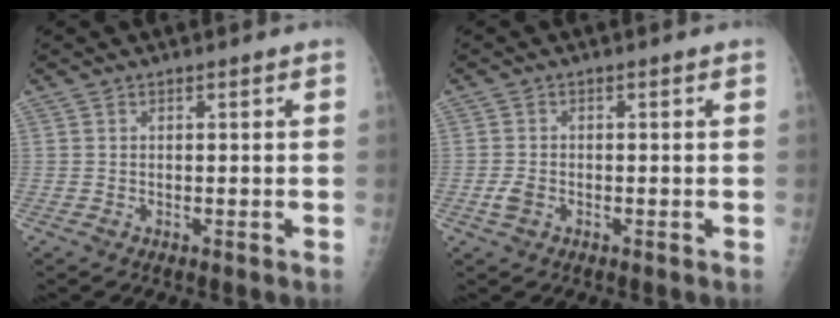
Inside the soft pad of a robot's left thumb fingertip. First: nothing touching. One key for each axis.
{"total": 2.1, "fx": -0.7, "fy": 1.4, "fz": 1.5, "tx": -0.031, "ty": 0.005, "tz": -0.011}